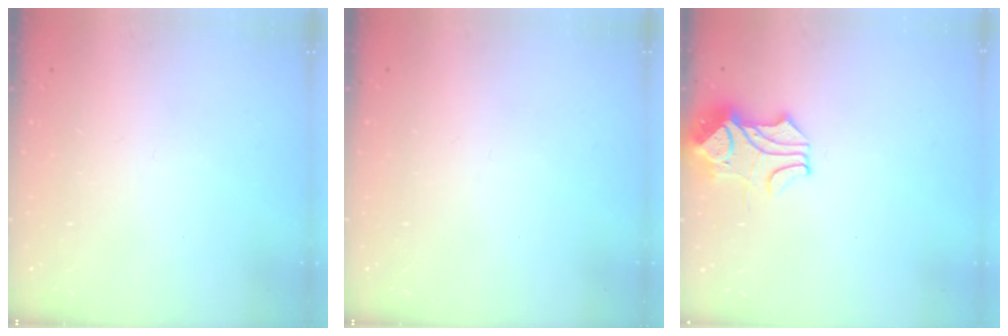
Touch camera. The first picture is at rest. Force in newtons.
{"total": 0.0}
{"total": 2.0, "press": 1.7, "slide": 1.1}